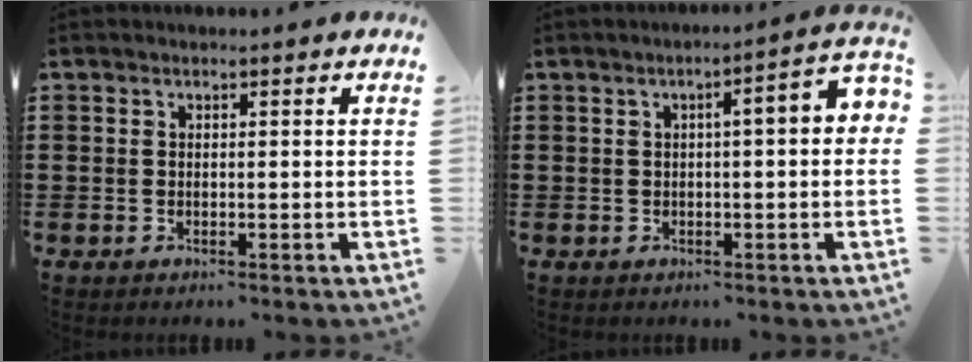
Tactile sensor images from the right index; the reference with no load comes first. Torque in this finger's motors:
{"motor_torque": [1.15, -0.14, 0.67, 0.05]}